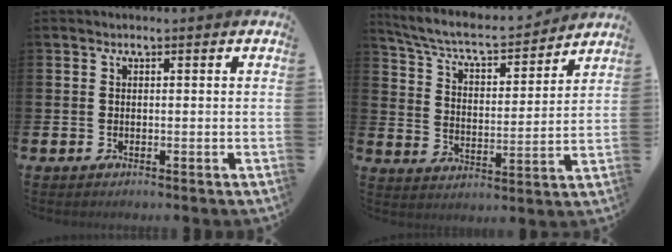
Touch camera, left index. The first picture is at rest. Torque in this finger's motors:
{"motor_torque": [-1.01, -1.12, -1.02, 0.05]}